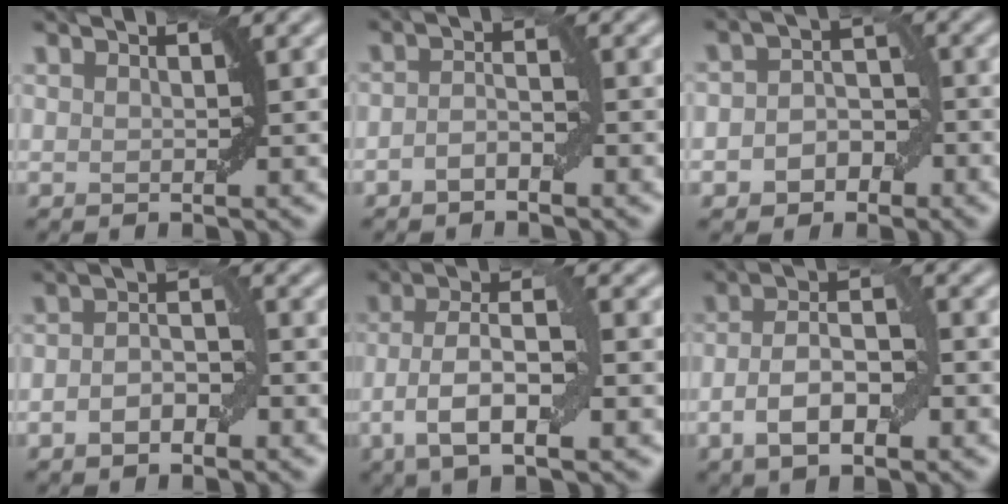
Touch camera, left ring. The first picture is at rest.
{"total": 1.8, "force": [-1.0, 0.7, 1.3], "torque": [-0.027, 0.006, -0.022]}
{"total": 3.6, "force": [-1.5, 2.8, 1.8], "torque": [-0.012, 0.003, -0.033]}
{"total": 3.3, "force": [-1.1, 1.8, 2.6], "torque": [-0.047, 0.005, -0.022]}
{"total": 7.4, "force": [-1.8, 2.8, 6.6], "torque": [-0.125, 0.007, -0.036]}
{"total": 6.2, "force": [-1.9, 2.6, 5.3], "torque": [-0.093, 0.010, -0.039]}